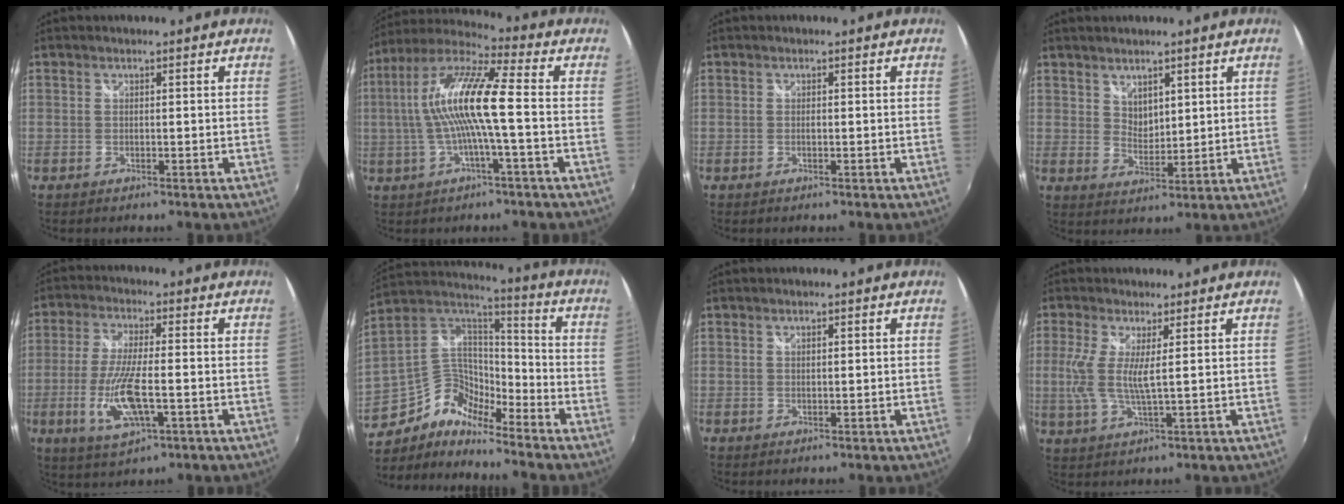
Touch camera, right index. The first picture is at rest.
{"total": 14.0, "force": [-0.8, 1.2, 14.0], "torque": [-0.262, 0.013, -0.019]}
{"total": 0.6, "force": [0.0, 0.2, 0.5], "torque": [-0.010, -0.001, -0.002]}
{"total": 4.0, "force": [2.8, 2.3, 1.8], "torque": [-0.020, 0.000, 0.053]}
{"total": 11.4, "force": [-3.0, 3.2, 10.5], "torque": [-0.216, -0.015, -0.055]}
{"total": 11.0, "force": [-8.4, 5.4, 4.6], "torque": [-0.105, 0.025, -0.176]}
{"total": 0.9, "force": [0.5, 0.3, 0.6], "torque": [-0.010, 0.002, 0.008]}
{"total": 6.2, "force": [0.9, 0.8, 6.1], "torque": [-0.139, -0.009, 0.016]}